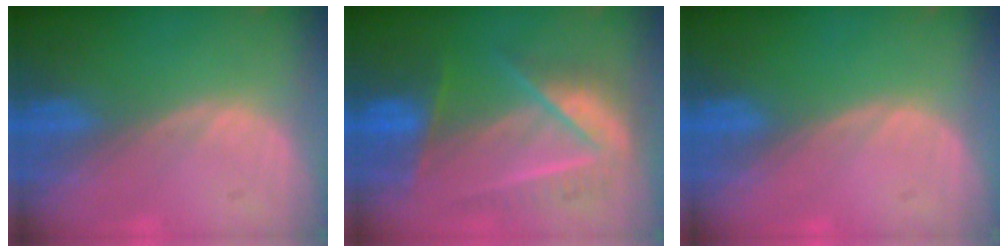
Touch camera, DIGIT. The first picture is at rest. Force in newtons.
{"total": 8.2, "press": 7.8, "slide": 2.5}
{"total": 0.0}